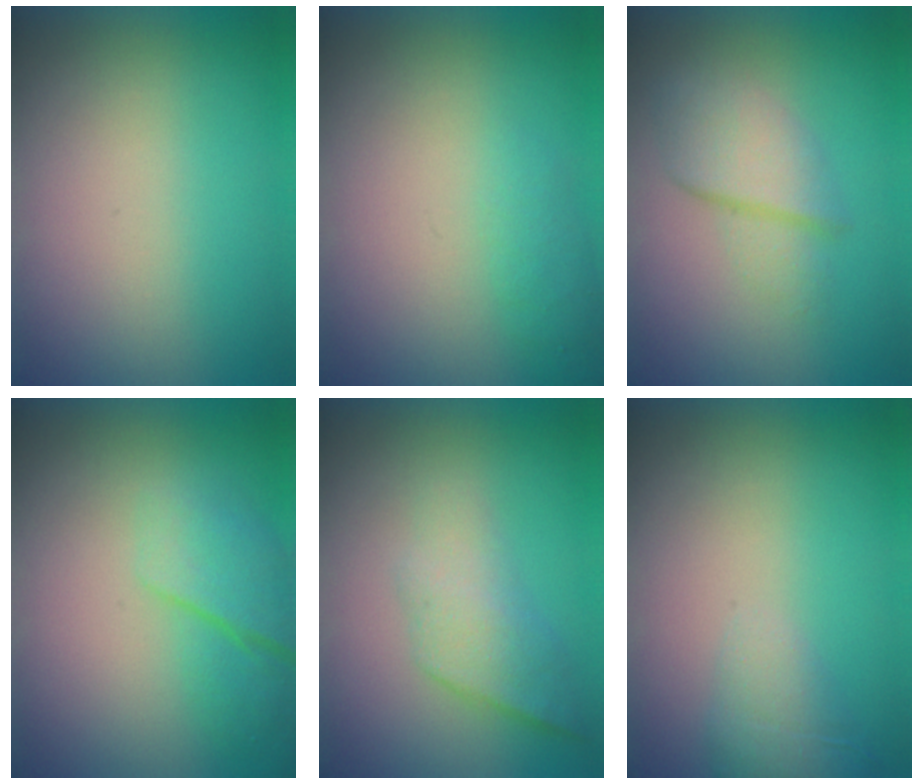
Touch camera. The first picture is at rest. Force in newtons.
{"total": 1.3}
{"total": 2.7}
{"total": 2.6}
{"total": 2.2}
{"total": 2.1}